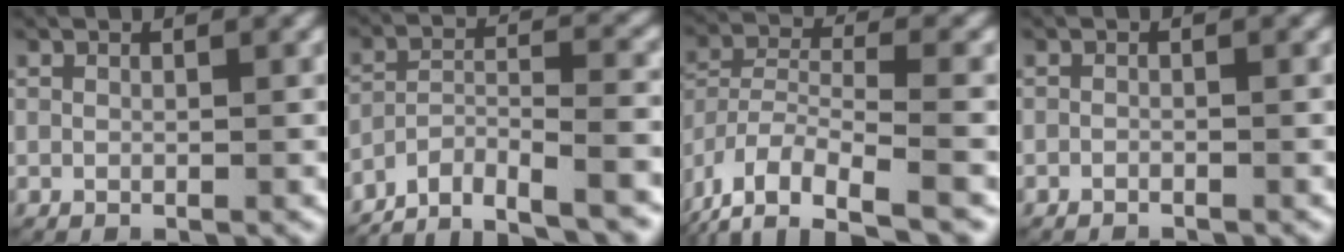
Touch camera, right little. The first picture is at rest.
{"total": 10.9, "force": [-9.0, 4.7, 4.0], "torque": [-0.066, -0.019, -0.147]}
{"total": 6.4, "force": [-3.0, 3.5, 4.5], "torque": [-0.097, -0.013, -0.042]}
{"total": 0.8, "force": [-0.8, 0.1, 0.0], "torque": [-0.004, -0.005, -0.013]}